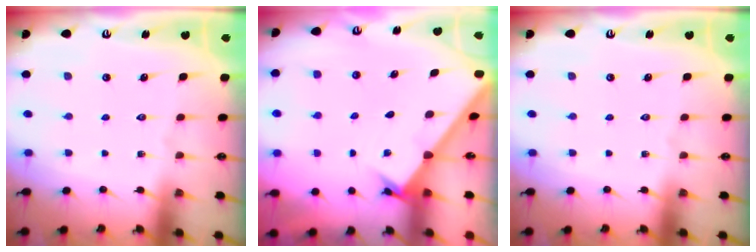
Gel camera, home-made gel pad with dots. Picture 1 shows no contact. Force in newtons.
{"total": 1.6, "press": 1.5, "slide": 0.1}
{"total": 0.0}